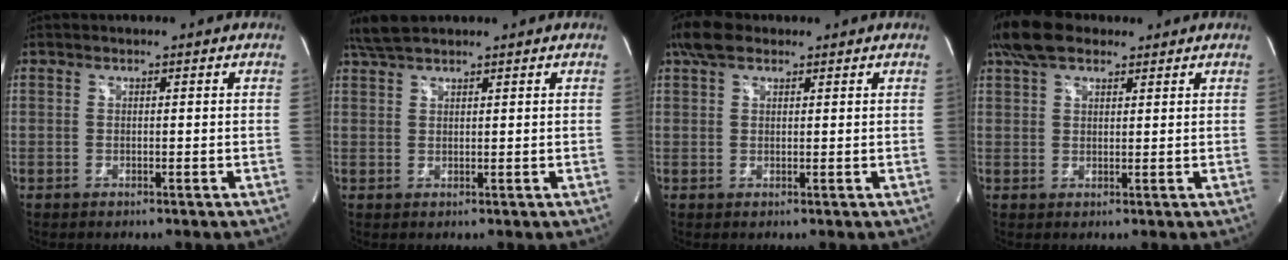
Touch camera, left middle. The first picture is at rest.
{"total": 3.8, "force": [3.3, 0.6, 1.7], "torque": [-0.047, 0.018, 0.068]}
{"total": 4.5, "force": [3.1, 2.1, 2.5], "torque": [-0.062, 0.025, 0.063]}
{"total": 6.9, "force": [5.1, 3.0, 3.5], "torque": [-0.080, 0.031, 0.096]}